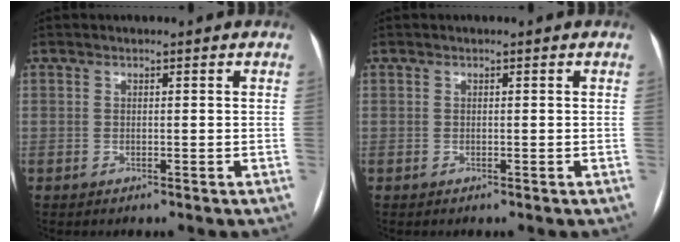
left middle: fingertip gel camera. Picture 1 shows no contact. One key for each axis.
{"total": 0.0}